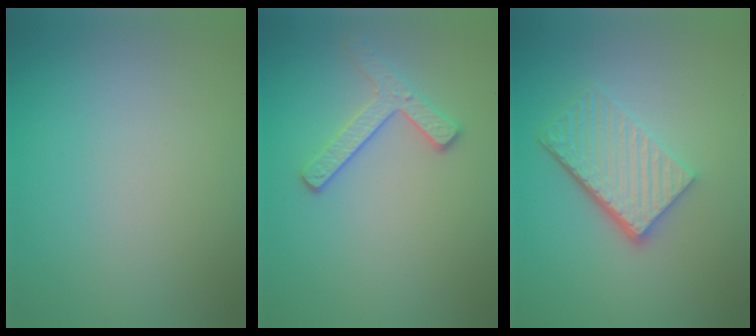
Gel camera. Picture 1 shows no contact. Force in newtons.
{"total": 2.5, "press": 2.3, "slide": 0.9}
{"total": 5.4, "press": 3.8, "slide": 3.8}